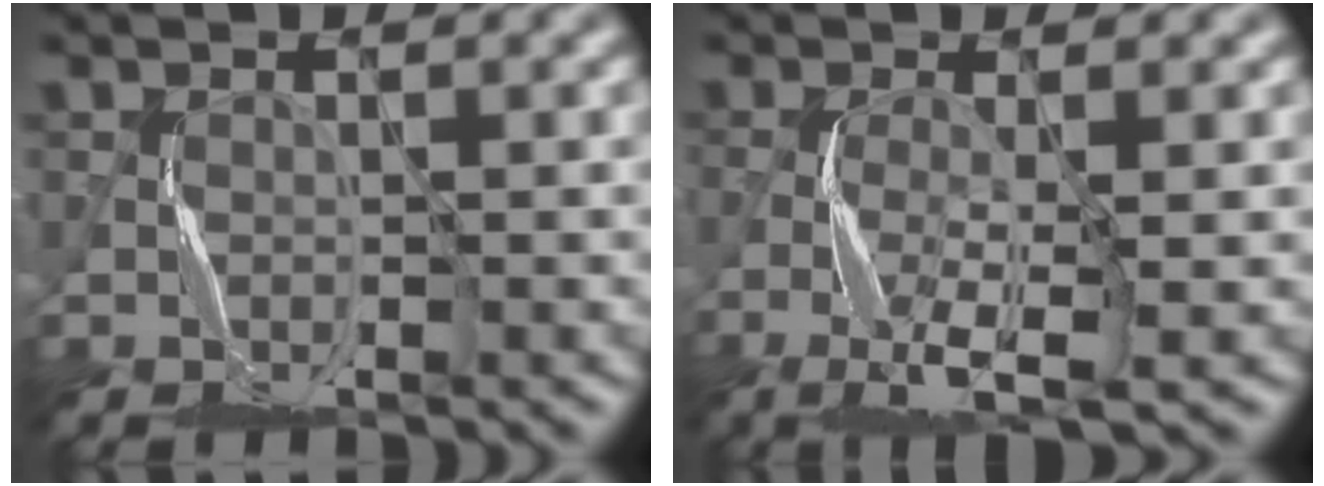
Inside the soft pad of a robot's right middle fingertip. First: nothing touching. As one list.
[{"total": 4.4, "force": [-1.7, 0.8, 3.9], "torque": [-0.082, -0.008, -0.037]}]